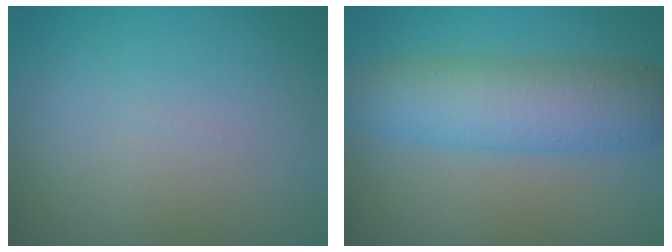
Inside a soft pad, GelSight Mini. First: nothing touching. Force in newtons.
{"total": 6.1, "press": 6.1, "slide": 0.1}